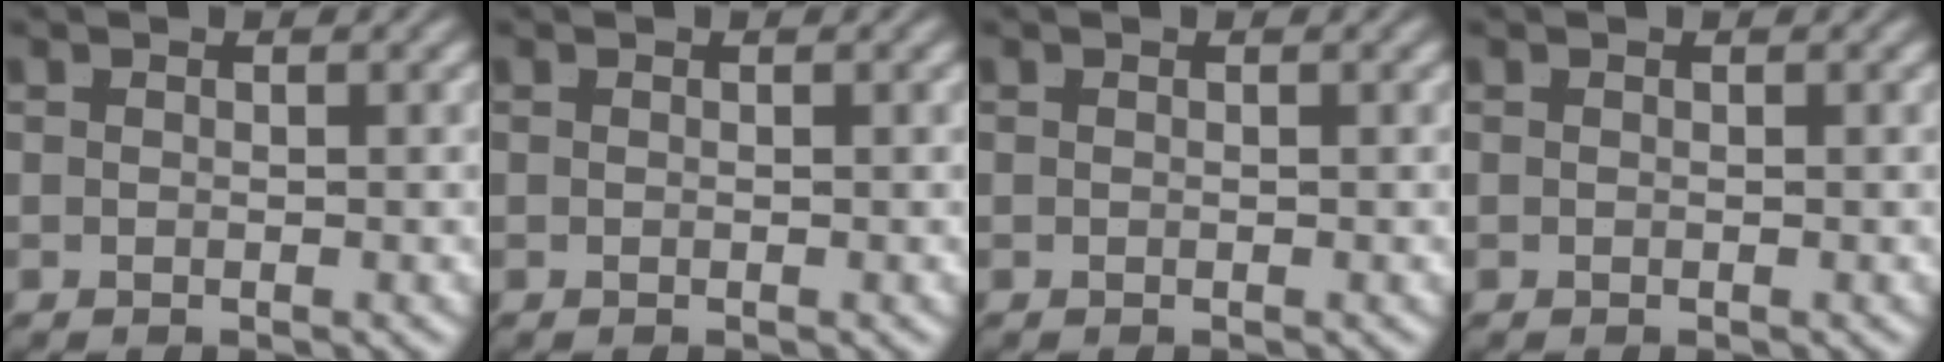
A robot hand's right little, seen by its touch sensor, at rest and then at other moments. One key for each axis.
{"total": 0.0}
{"total": 0.0}
{"total": 0.0}